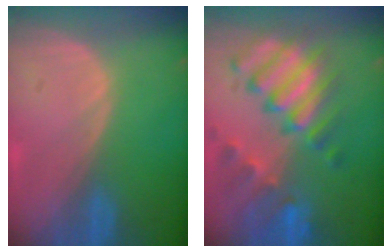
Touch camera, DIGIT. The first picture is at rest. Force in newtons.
{"total": 11.3, "press": 9.8, "slide": 5.7}